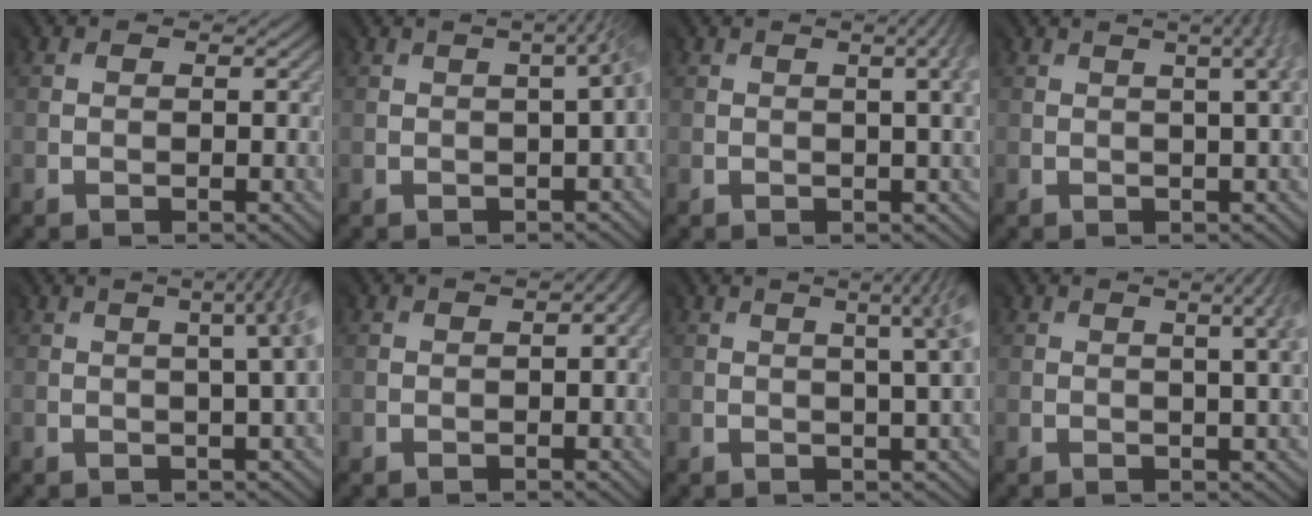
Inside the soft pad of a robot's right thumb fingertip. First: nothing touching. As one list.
[{"total": 3.4, "force": [0.0, 0.8, 3.3], "torque": [-0.012, 0.023, -0.010]}, {"total": 4.3, "force": [1.3, 1.3, 3.9], "torque": [-0.017, 0.020, -0.001]}, {"total": 5.4, "force": [2.3, 1.8, 4.5], "torque": [-0.025, 0.037, 0.010]}, {"total": 6.0, "force": [1.2, 1.8, 5.6], "torque": [-0.032, 0.047, -0.008]}, {"total": 1.0, "force": [-0.2, 0.5, 0.8], "torque": [-0.003, 0.000, 0.005]}, {"total": 5.6, "force": [1.9, 1.6, 5.0], "torque": [-0.033, 0.037, 0.006]}, {"total": 4.7, "force": [1.6, 1.5, 4.1], "torque": [-0.019, 0.027, 0.000]}]